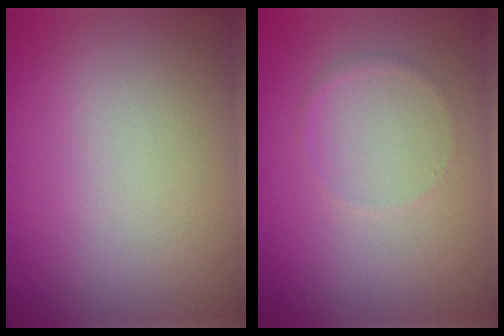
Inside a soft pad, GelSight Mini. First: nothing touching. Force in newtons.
{"total": 0.6, "press": 0.6, "slide": 0.1}